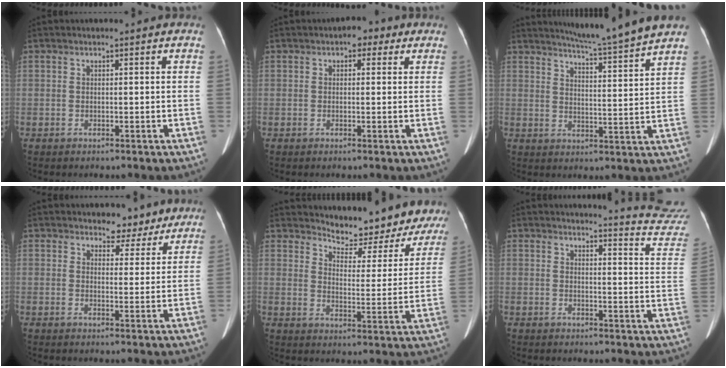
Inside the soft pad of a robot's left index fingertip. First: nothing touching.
{"total": 2.9, "force": [1.2, 1.9, 1.8], "torque": [-0.020, 0.021, 0.014]}
{"total": 10.4, "force": [9.5, -1.6, 3.7], "torque": [-0.069, -0.012, 0.139]}
{"total": 5.0, "force": [4.1, 2.7, 0.4], "torque": [0.003, -0.004, 0.049]}
{"total": 14.7, "force": [14.1, 3.5, 2.3], "torque": [-0.015, -0.039, 0.163]}
{"total": 11.9, "force": [11.8, -1.2, 0.2], "torque": [0.005, -0.115, 0.106]}